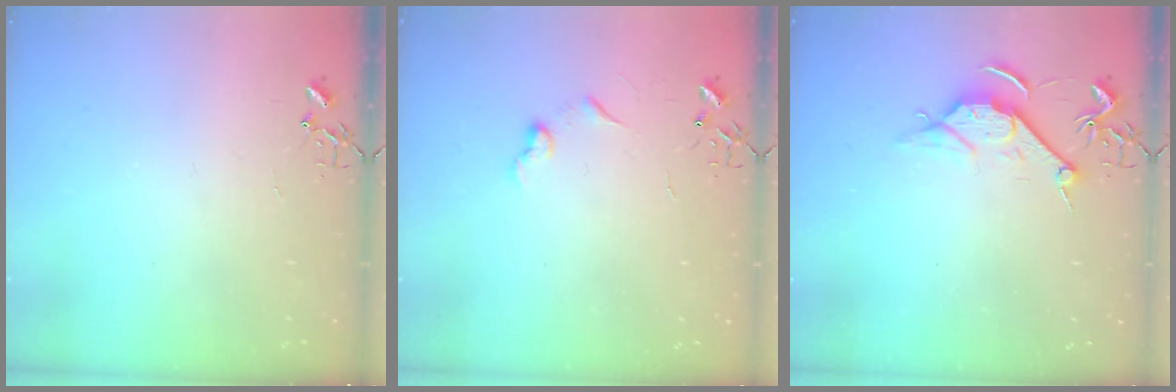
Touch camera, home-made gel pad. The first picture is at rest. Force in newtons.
{"total": 6.3, "press": 6.3, "slide": 0.5}
{"total": 8.4, "press": 8.3, "slide": 1.0}